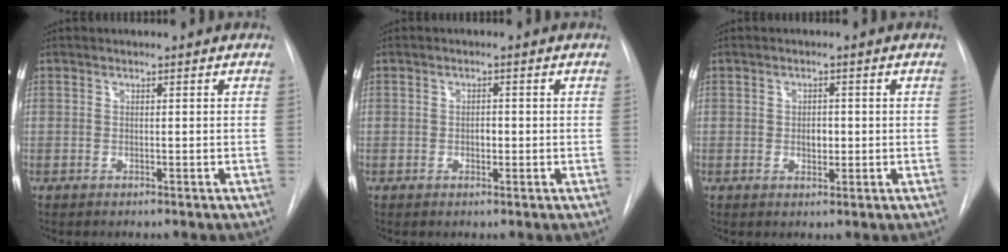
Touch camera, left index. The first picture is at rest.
{"total": 1.6, "force": [-0.9, 0.8, 1.0], "torque": [-0.014, -0.004, -0.015]}
{"total": 2.2, "force": [-0.8, 1.4, 1.5], "torque": [-0.022, -0.005, -0.011]}